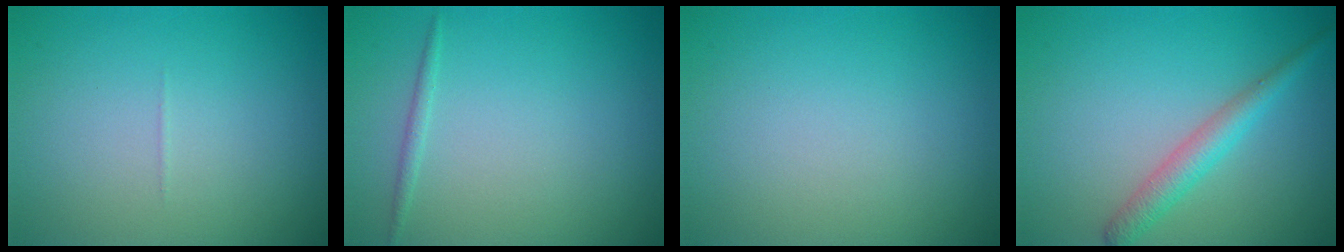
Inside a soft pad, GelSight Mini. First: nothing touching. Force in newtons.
{"total": 0.7, "press": 0.7, "slide": 0.0}
{"total": 0.0}
{"total": 2.7, "press": 2.7, "slide": 0.1}